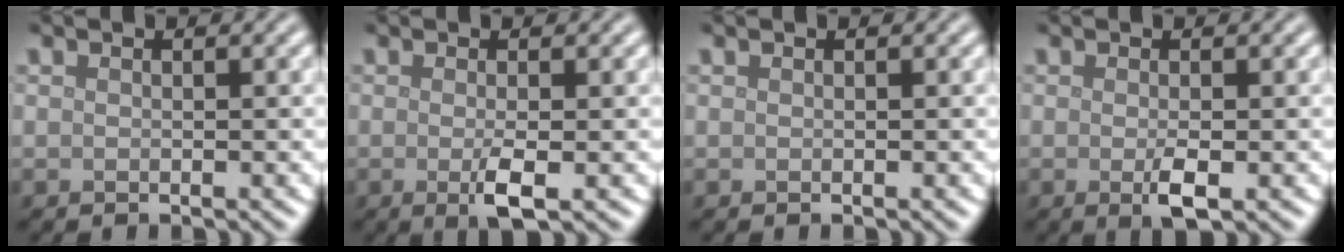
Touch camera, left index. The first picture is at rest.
{"total": 2.3, "force": [-0.5, 0.4, 2.2], "torque": [-0.043, -0.007, -0.009]}
{"total": 0.0}
{"total": 1.9, "force": [-0.5, 0.4, 1.8], "torque": [-0.033, -0.005, -0.008]}